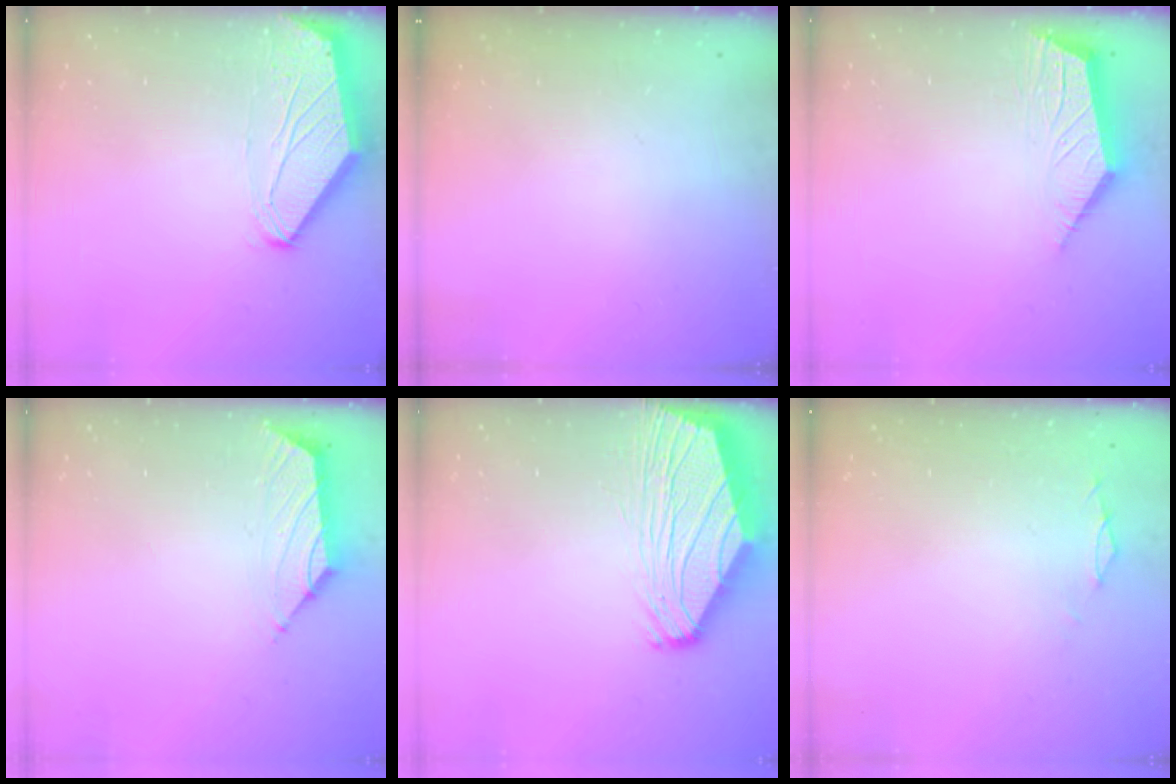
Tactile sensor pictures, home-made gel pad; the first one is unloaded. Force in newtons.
{"total": 0.0}
{"total": 5.5, "press": 5.4, "slide": 0.4}
{"total": 1.6, "press": 1.4, "slide": 0.6}
{"total": 5.4, "press": 5.3, "slide": 1.3}
{"total": 0.0}